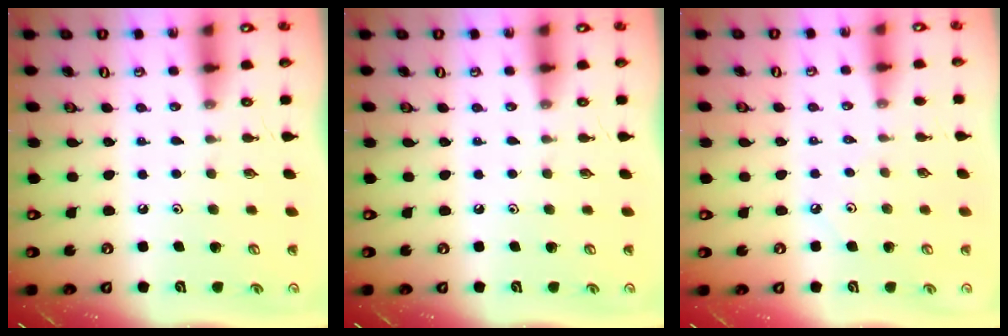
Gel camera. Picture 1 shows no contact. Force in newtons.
{"total": 0.0}
{"total": 2.2, "press": 2.1, "slide": 0.4}